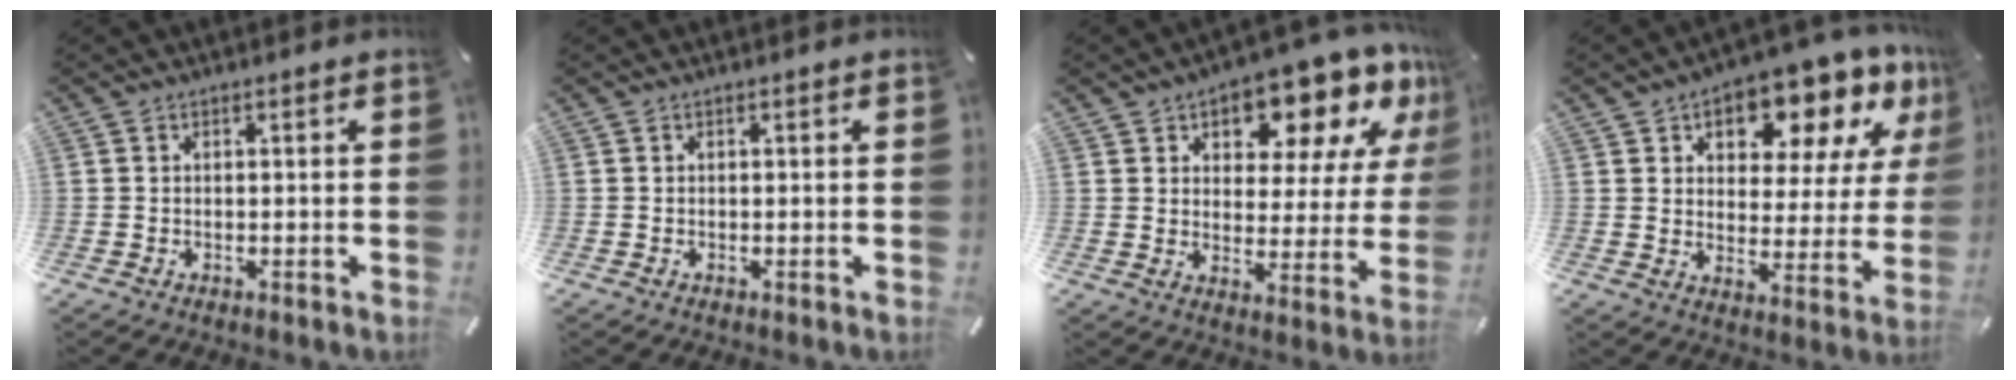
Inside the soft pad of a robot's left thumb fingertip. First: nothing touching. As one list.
[{"total": 0.0}, {"total": 14.4, "force": [10.6, 6.7, 7.1], "torque": [-0.102, -0.076, 0.176]}, {"total": 13.7, "force": [10.1, 6.6, 6.5], "torque": [-0.091, -0.076, 0.169]}]